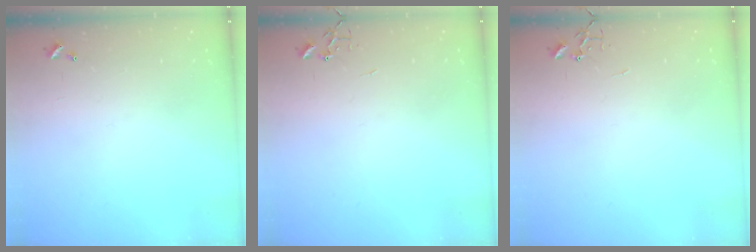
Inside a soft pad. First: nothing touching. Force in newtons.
{"total": 0.0}
{"total": 0.0}